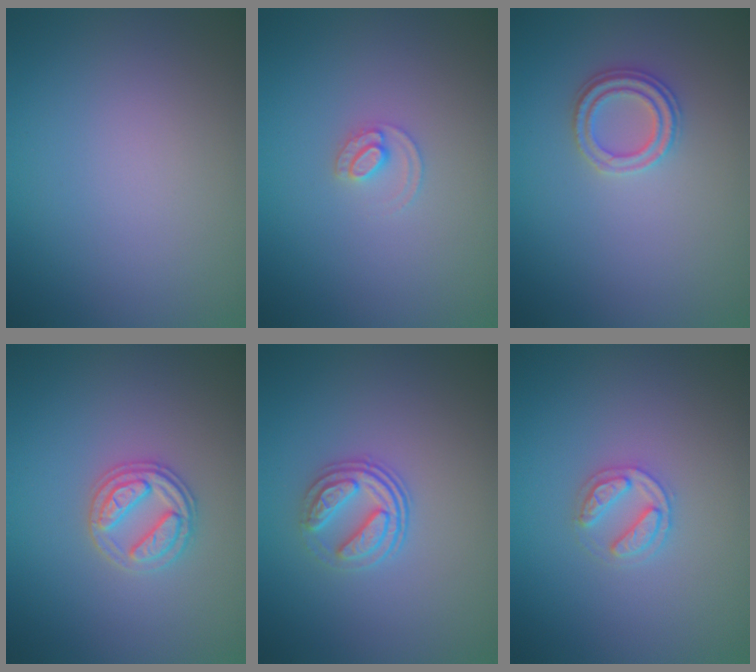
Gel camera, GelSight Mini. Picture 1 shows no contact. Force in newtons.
{"total": 1.5, "press": 1.5, "slide": 0.2}
{"total": 2.3, "press": 2.2, "slide": 0.8}
{"total": 2.7, "press": 2.7, "slide": 0.5}
{"total": 3.0, "press": 2.6, "slide": 1.6}
{"total": 2.4, "press": 2.4, "slide": 0.4}